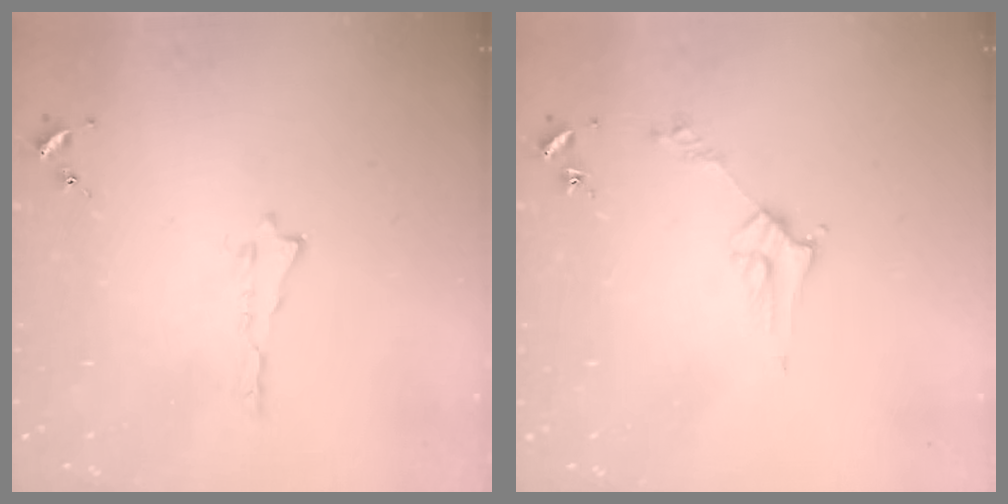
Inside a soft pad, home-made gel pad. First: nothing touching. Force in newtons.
{"total": 2.8, "press": 2.8, "slide": 0.3}